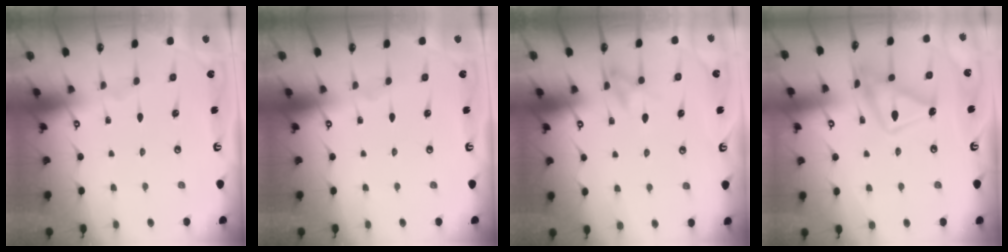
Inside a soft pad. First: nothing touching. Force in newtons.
{"total": 0.0}
{"total": 9.3, "press": 9.2, "slide": 1.3}
{"total": 13.9, "press": 13.9, "slide": 1.1}